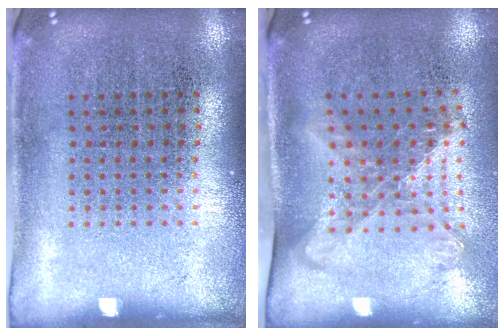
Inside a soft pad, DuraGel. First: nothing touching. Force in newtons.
{"total": 1.7, "press": 1.4, "slide": 1.1}